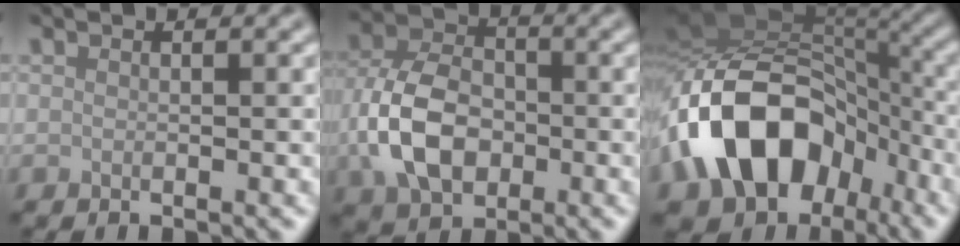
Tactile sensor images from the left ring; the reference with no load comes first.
{"total": 7.8, "force": [-1.7, 5.4, 5.4], "torque": [-0.117, 0.004, -0.042]}
{"total": 15.0, "force": [-5.8, 10.2, 9.4], "torque": [-0.171, 0.006, -0.109]}